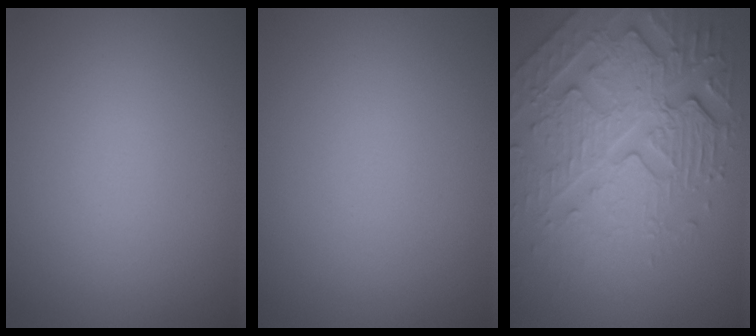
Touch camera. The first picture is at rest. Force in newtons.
{"total": 0.0}
{"total": 7.6, "press": 5.8, "slide": 4.8}